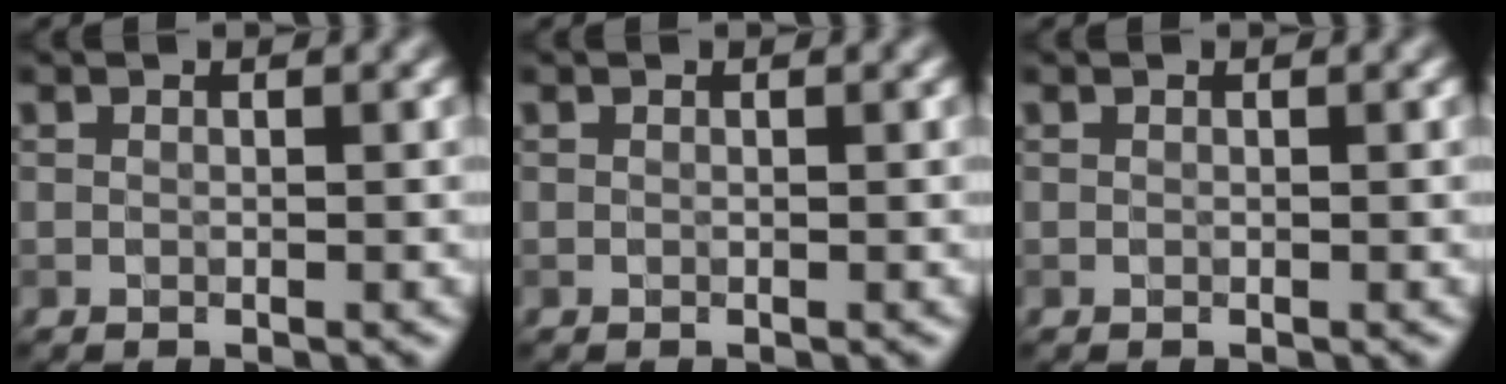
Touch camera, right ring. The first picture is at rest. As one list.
[{"total": 0.0}, {"total": 0.0}]